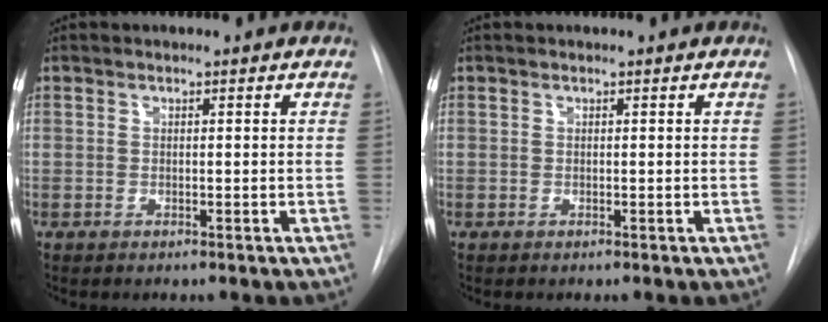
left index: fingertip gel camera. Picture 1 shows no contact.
{"total": 0.0}